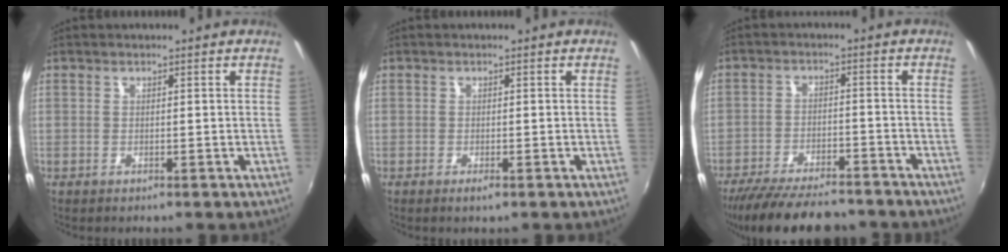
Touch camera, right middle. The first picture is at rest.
{"total": 1.2, "force": [-0.8, 0.3, 0.9], "torque": [-0.017, -0.003, -0.013]}
{"total": 16.2, "force": [-13.6, 4.6, 7.4], "torque": [-0.155, -0.020, -0.208]}